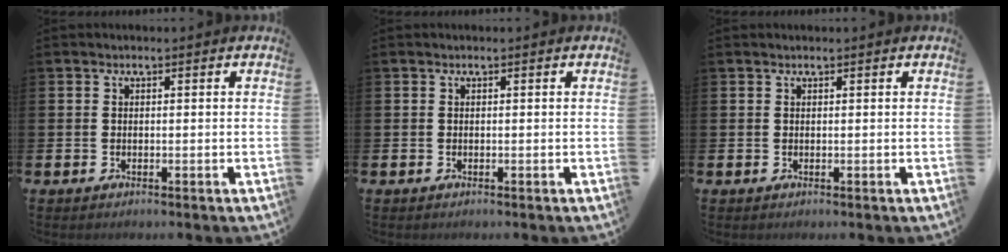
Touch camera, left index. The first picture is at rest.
{"total": 0.0}
{"total": 0.0}